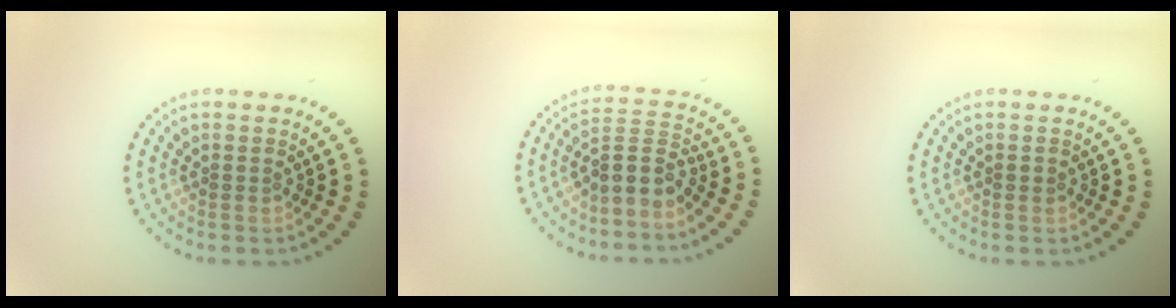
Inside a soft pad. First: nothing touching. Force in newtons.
{"total": 2.8, "press": 2.0, "slide": 1.9}
{"total": 0.5, "press": 0.5, "slide": 0.1}